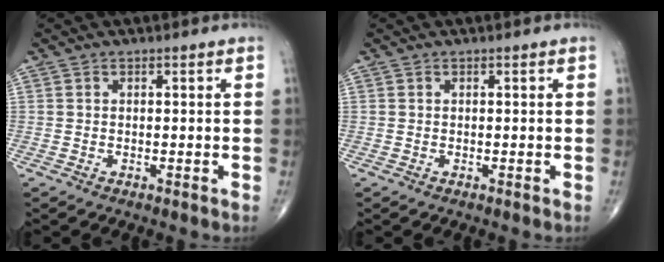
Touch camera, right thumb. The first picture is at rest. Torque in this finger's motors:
{"motor_torque": [0.12, 0.13, -0.10, 0.04, 0.02]}